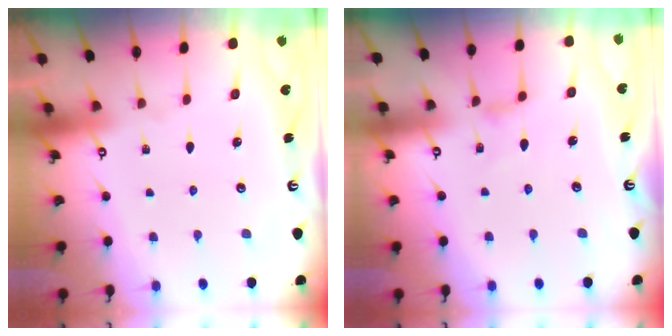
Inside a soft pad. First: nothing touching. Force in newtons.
{"total": 1.9, "press": 1.8, "slide": 0.5}